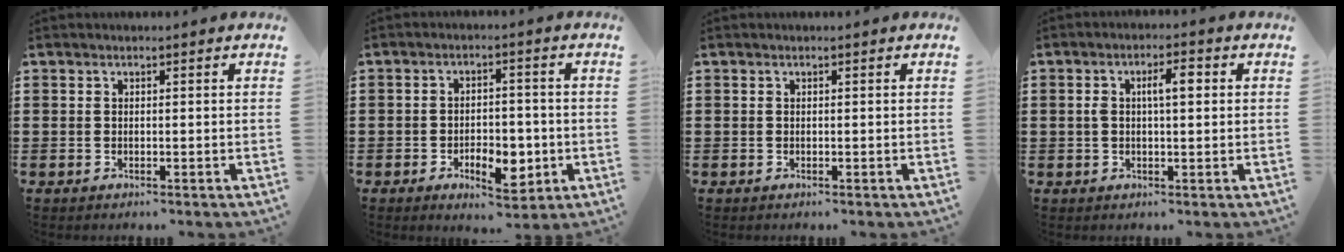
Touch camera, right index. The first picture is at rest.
{"total": 6.4, "force": [-2.4, 3.6, 4.7], "torque": [-0.059, 0.007, -0.042]}
{"total": 0.0}
{"total": 4.1, "force": [0.6, 1.4, 3.8], "torque": [-0.068, 0.006, 0.005]}